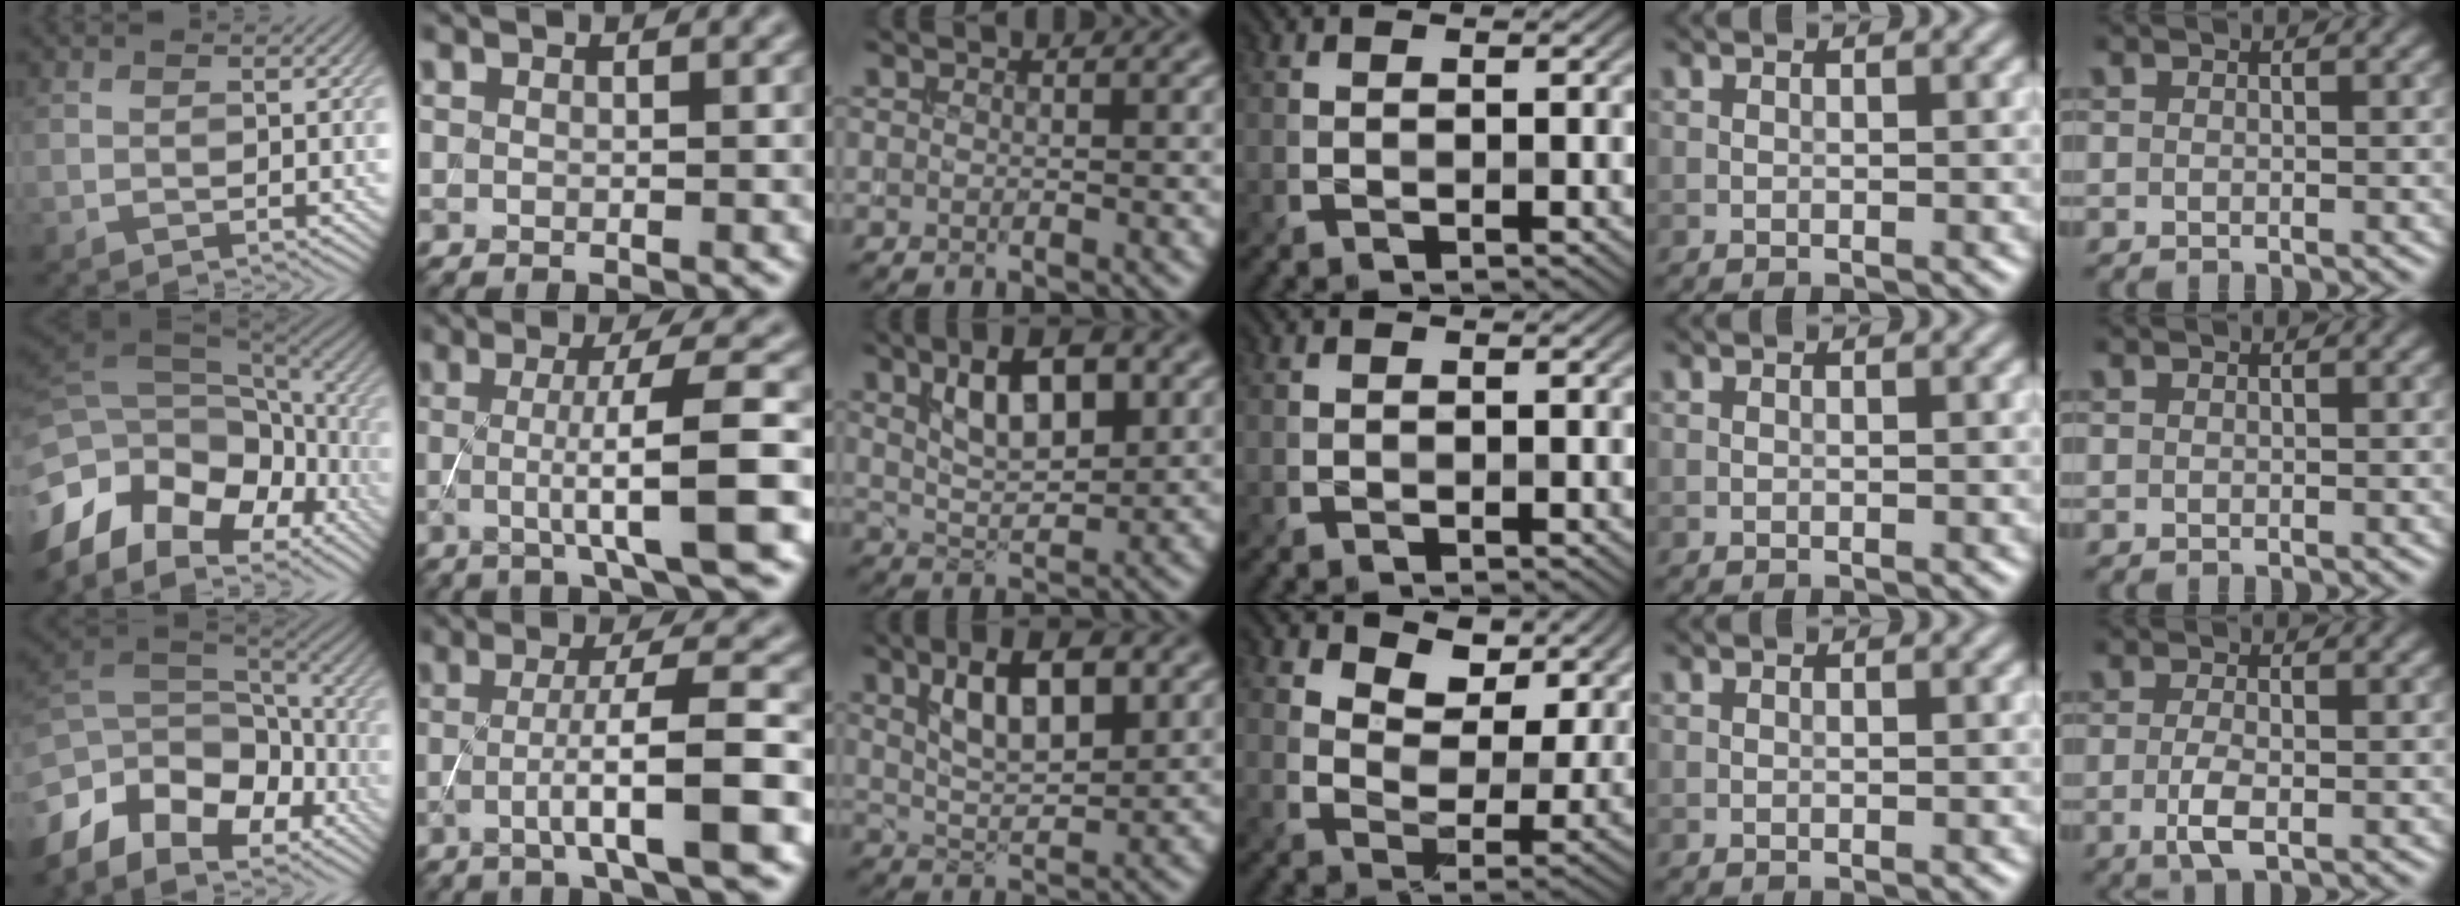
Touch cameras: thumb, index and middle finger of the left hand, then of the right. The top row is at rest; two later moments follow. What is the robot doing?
{"motion": "extract", "object": "backpack"}